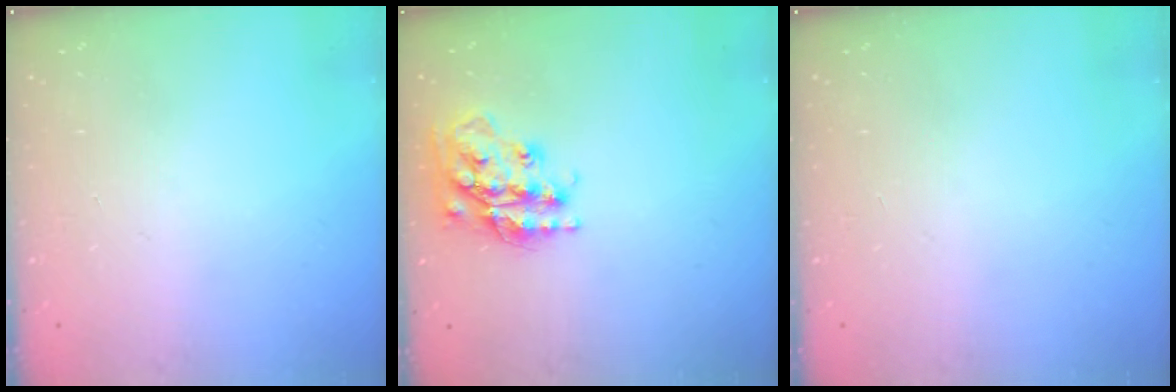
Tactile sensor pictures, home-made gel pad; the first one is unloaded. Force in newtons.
{"total": 18.7, "press": 18.6, "slide": 1.5}
{"total": 0.0}